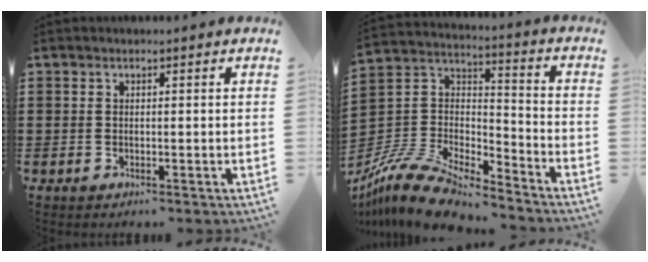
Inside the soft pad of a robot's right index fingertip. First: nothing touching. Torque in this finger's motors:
{"motor_torque": [-1.22, 0.91, -0.15, -0.21]}